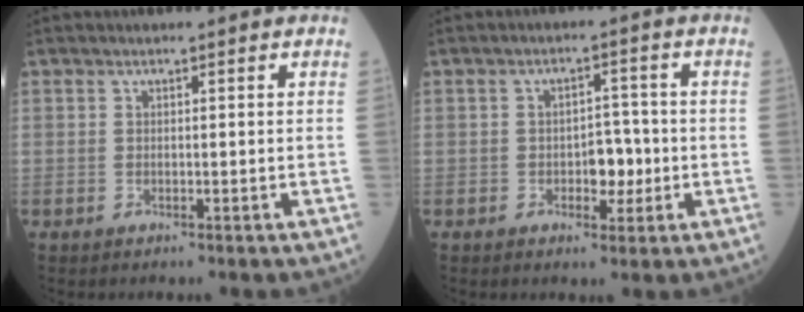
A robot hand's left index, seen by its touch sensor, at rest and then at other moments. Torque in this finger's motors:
{"motor_torque": [0.27, 0.24, 0.04, 0.03]}